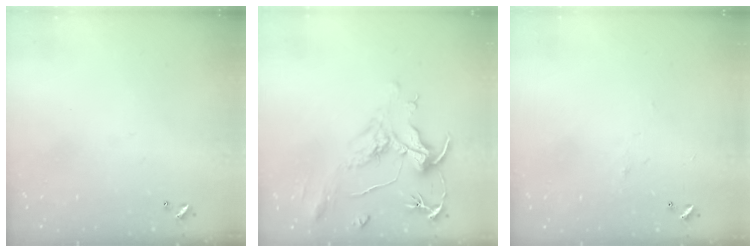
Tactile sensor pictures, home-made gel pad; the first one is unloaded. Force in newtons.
{"total": 2.1, "press": 1.6, "slide": 1.3}
{"total": 0.8, "press": 0.6, "slide": 0.6}